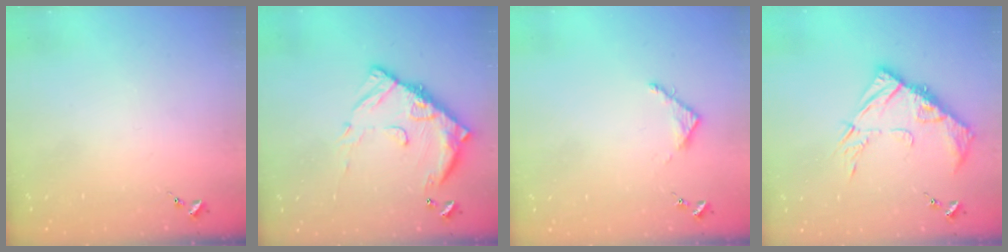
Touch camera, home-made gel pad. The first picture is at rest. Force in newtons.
{"total": 14.4, "press": 14.4, "slide": 1.3}
{"total": 3.5, "press": 3.5, "slide": 0.3}
{"total": 13.4, "press": 13.4, "slide": 1.0}